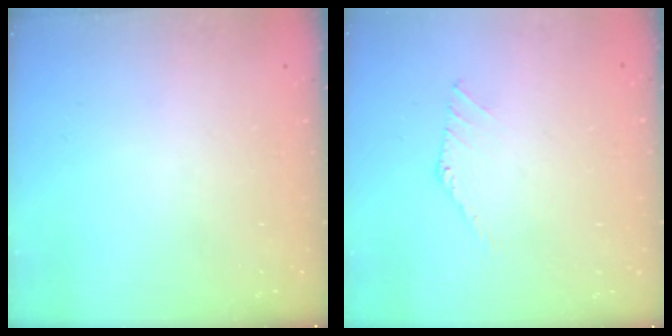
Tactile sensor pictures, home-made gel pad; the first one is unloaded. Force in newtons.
{"total": 0.0}